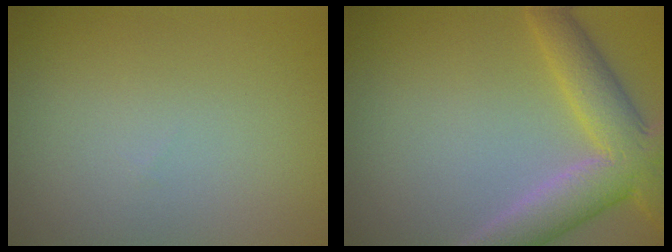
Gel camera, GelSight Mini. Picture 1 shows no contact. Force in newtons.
{"total": 6.5, "press": 6.5, "slide": 0.4}